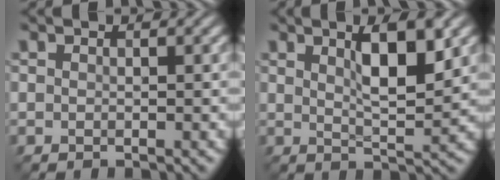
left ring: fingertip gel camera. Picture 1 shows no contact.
{"total": 5.8, "force": [2.3, 1.4, 5.2], "torque": [-0.076, 0.000, 0.036]}